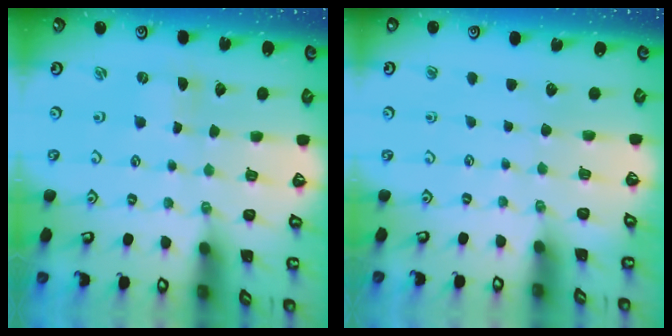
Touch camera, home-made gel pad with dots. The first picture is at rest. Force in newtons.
{"total": 0.0}